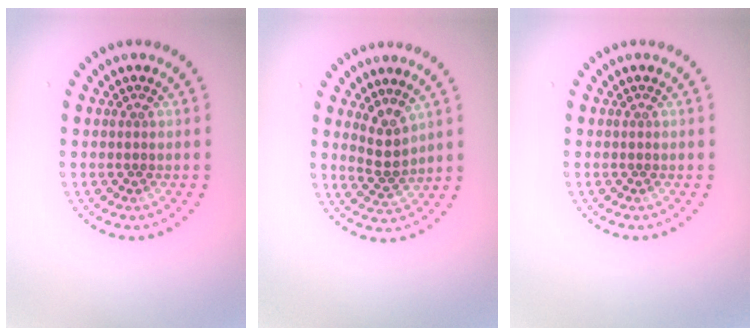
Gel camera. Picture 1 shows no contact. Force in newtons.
{"total": 2.5, "press": 2.0, "slide": 1.5}
{"total": 0.0}